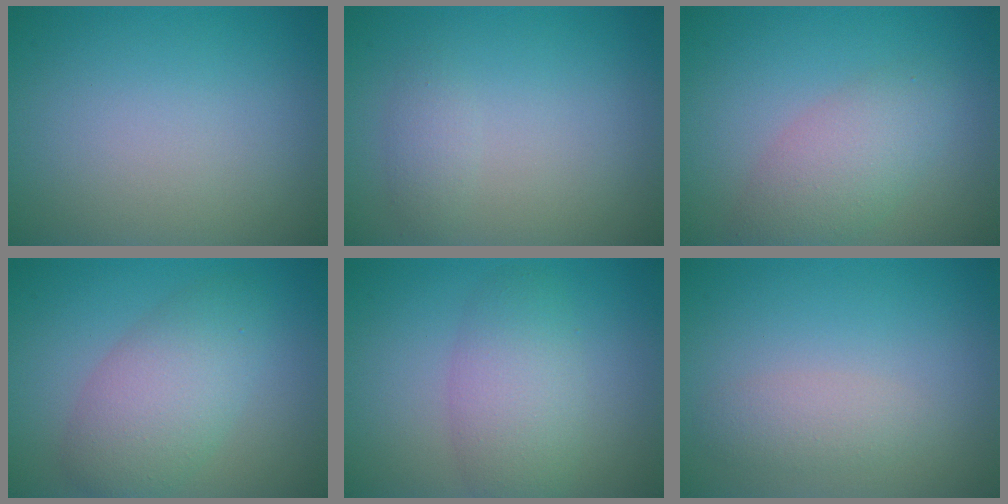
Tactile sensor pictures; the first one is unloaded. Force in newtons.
{"total": 1.1, "press": 1.1, "slide": 0.0}
{"total": 3.9, "press": 3.9, "slide": 0.1}
{"total": 5.3, "press": 5.3, "slide": 0.3}
{"total": 4.2, "press": 4.2, "slide": 0.2}
{"total": 1.8, "press": 1.8, "slide": 0.0}